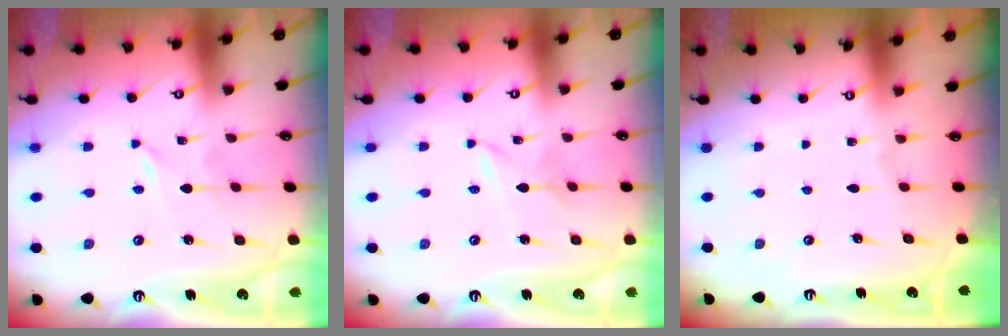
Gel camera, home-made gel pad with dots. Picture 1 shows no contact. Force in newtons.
{"total": 1.4, "press": 1.4, "slide": 0.2}
{"total": 0.0}